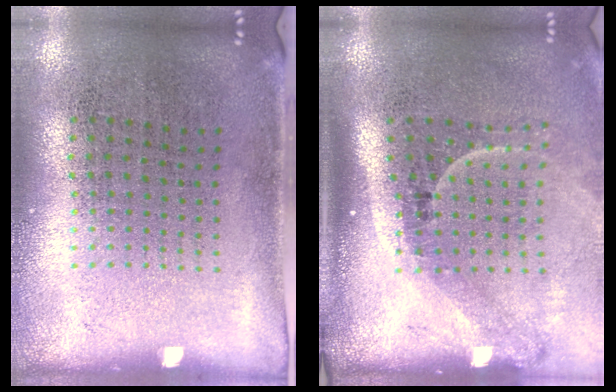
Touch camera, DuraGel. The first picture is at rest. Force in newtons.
{"total": 2.2, "press": 1.5, "slide": 1.7}